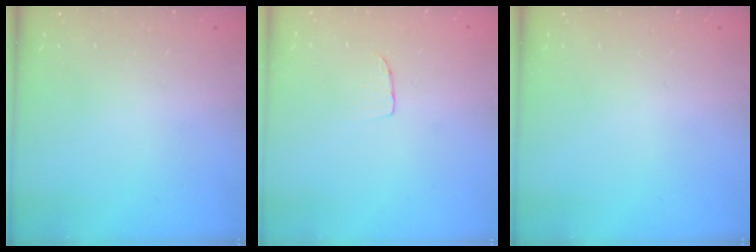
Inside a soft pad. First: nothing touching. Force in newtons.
{"total": 4.1, "press": 4.0, "slide": 0.2}
{"total": 0.0}